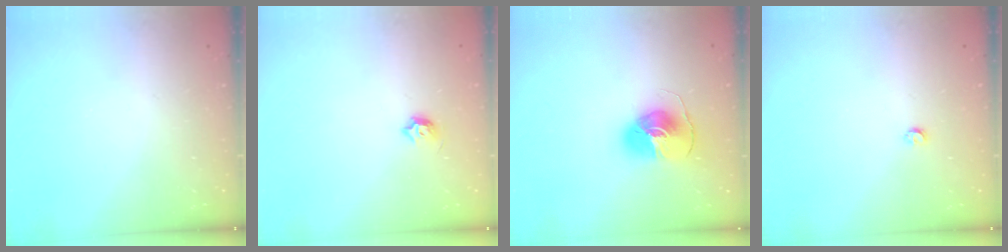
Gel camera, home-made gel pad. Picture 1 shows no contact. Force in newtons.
{"total": 4.7, "press": 4.6, "slide": 1.2}
{"total": 8.7, "press": 8.7, "slide": 0.6}
{"total": 2.9, "press": 2.8, "slide": 0.5}